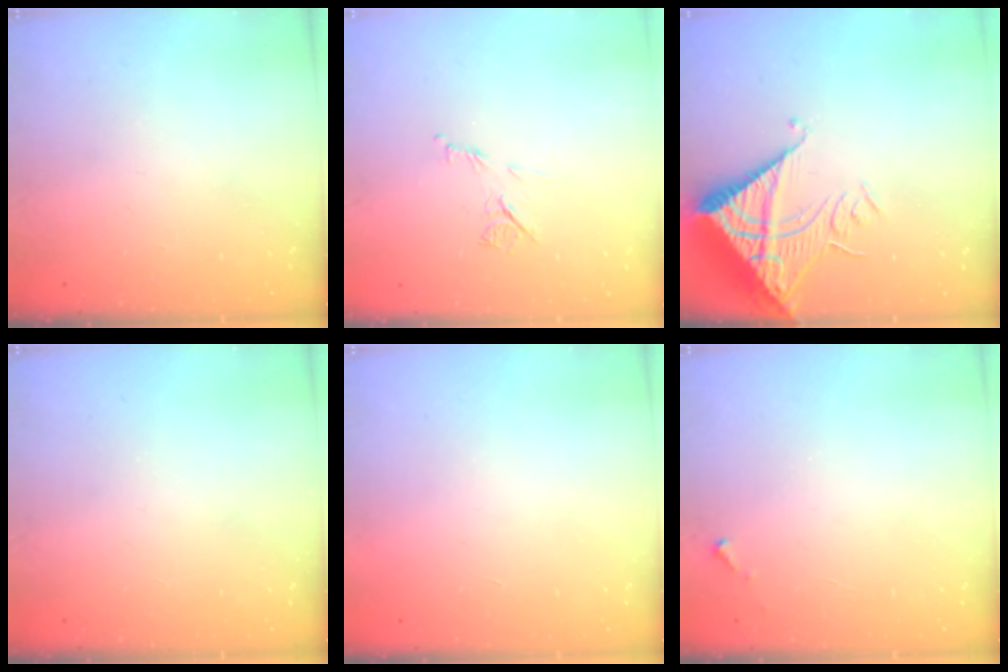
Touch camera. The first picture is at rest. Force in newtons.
{"total": 6.6, "press": 6.5, "slide": 0.9}
{"total": 16.2, "press": 16.1, "slide": 2.1}
{"total": 0.0}
{"total": 1.7, "press": 1.7, "slide": 0.1}
{"total": 2.8, "press": 2.8, "slide": 0.1}